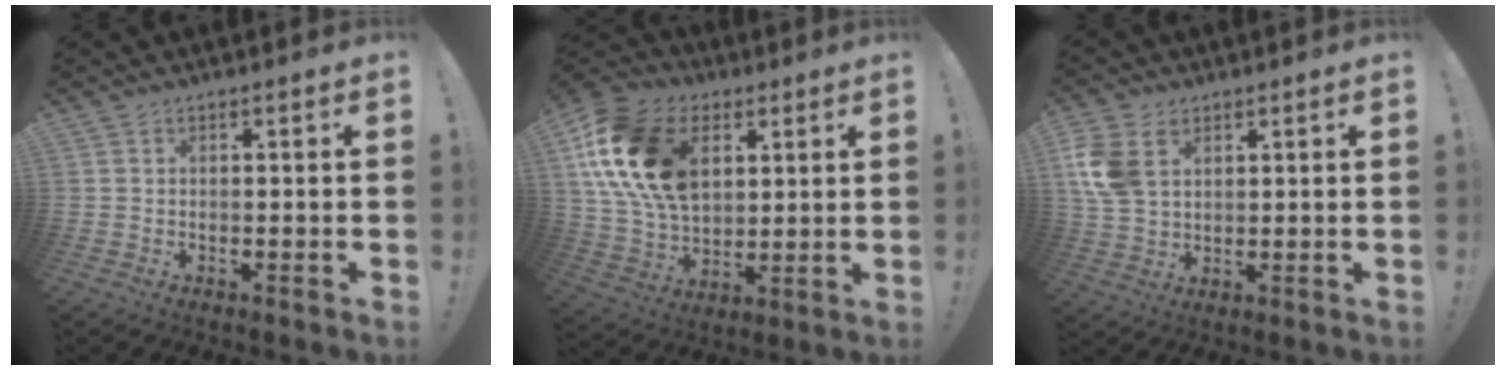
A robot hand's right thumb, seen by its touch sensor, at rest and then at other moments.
{"total": 21.8, "force": [7.2, 15.1, 14.0], "torque": [-0.267, -0.019, 0.139]}
{"total": 11.2, "force": [4.3, 7.9, 6.8], "torque": [-0.137, -0.005, 0.087]}